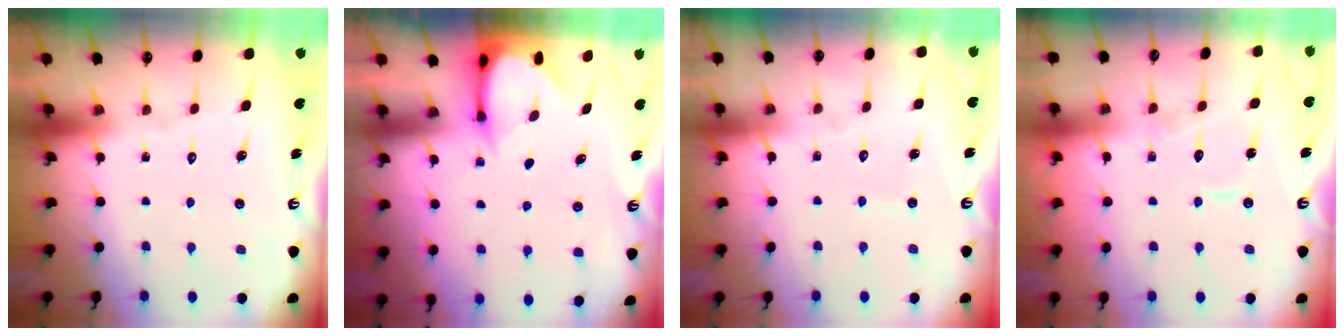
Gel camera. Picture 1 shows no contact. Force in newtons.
{"total": 3.7, "press": 3.7, "slide": 0.2}
{"total": 2.6, "press": 2.6, "slide": 0.2}
{"total": 7.7, "press": 7.7, "slide": 0.4}